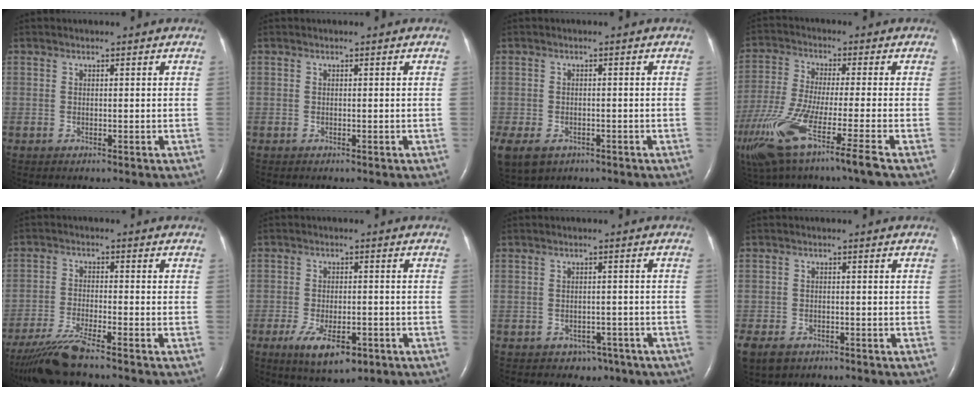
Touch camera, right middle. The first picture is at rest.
{"total": 0.0}
{"total": 12.9, "force": [-6.5, 9.3, 6.1], "torque": [-0.177, -0.017, -0.086]}
{"total": 14.3, "force": [-8.5, -0.5, 11.6], "torque": [-0.248, -0.052, -0.161]}
{"total": 7.6, "force": [-6.3, -0.3, 4.2], "torque": [-0.084, -0.029, -0.119]}
{"total": 8.0, "force": [-4.2, 3.0, 6.1], "torque": [-0.111, -0.013, -0.059]}
{"total": 4.2, "force": [-2.6, 3.2, 0.7], "torque": [-0.013, 0.016, -0.024]}
{"total": 7.5, "force": [-4.6, 5.0, 3.1], "torque": [-0.070, -0.008, -0.065]}